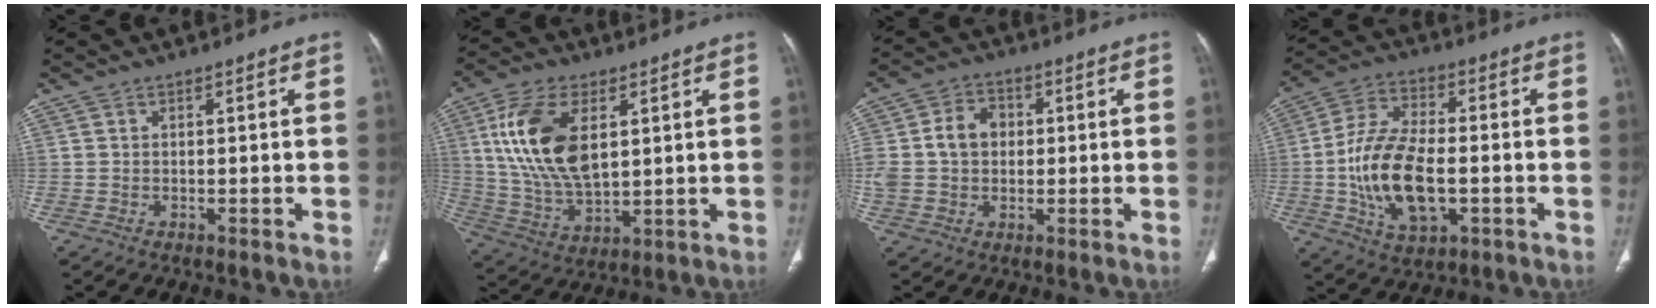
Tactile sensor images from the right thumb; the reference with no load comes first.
{"total": 16.6, "force": [4.5, 8.9, 13.3], "torque": [-0.254, -0.014, 0.092]}
{"total": 10.2, "force": [0.8, 8.2, 6.0], "torque": [-0.113, 0.021, 0.016]}
{"total": 16.1, "force": [-2.6, 8.5, 13.4], "torque": [-0.252, 0.013, -0.044]}